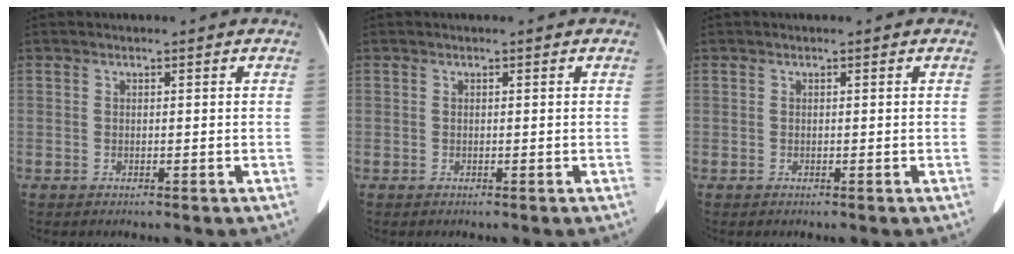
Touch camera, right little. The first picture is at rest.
{"total": 0.0}
{"total": 0.0}